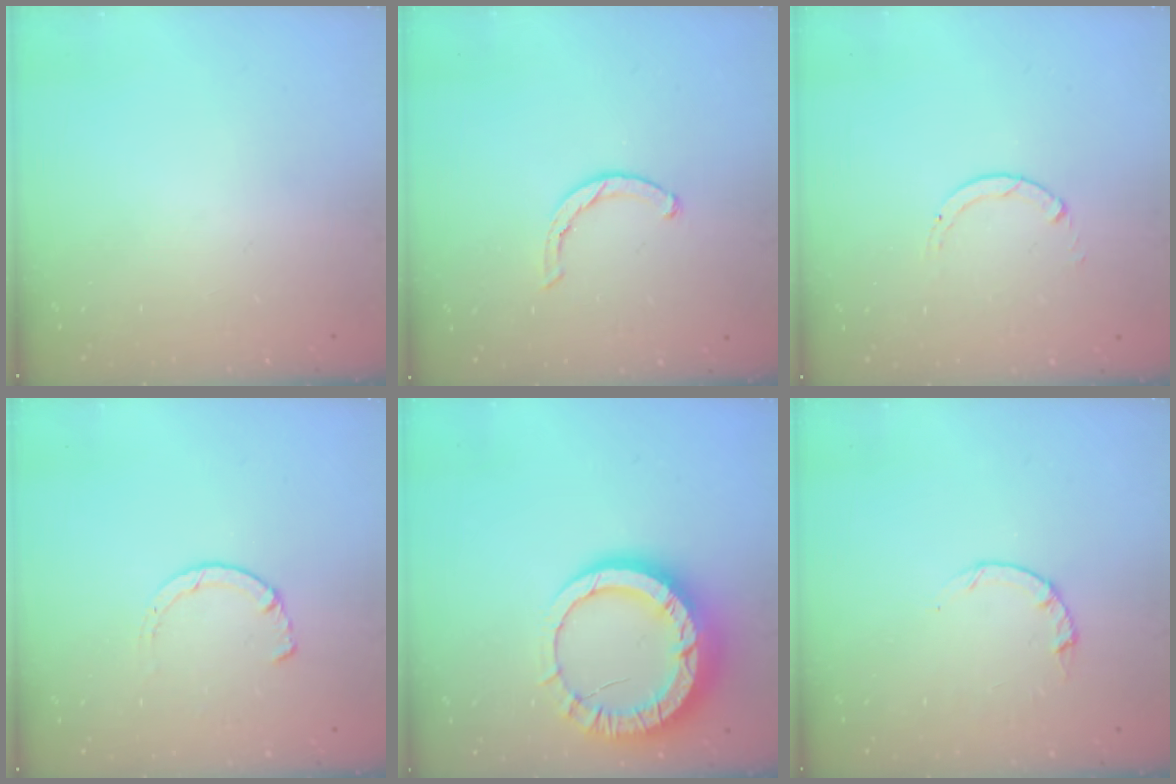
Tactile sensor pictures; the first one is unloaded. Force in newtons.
{"total": 1.8, "press": 1.8, "slide": 0.3}
{"total": 0.8, "press": 0.7, "slide": 0.1}
{"total": 1.5, "press": 1.5, "slide": 0.3}
{"total": 14.9, "press": 14.8, "slide": 1.5}
{"total": 2.2, "press": 2.1, "slide": 0.4}